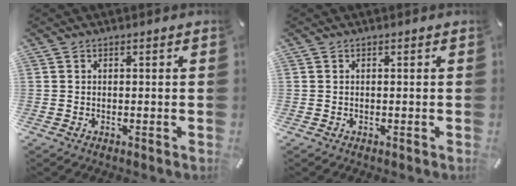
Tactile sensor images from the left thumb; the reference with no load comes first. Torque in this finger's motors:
{"motor_torque": [0.21, 0.28, -0.14, -0.20, -0.01]}